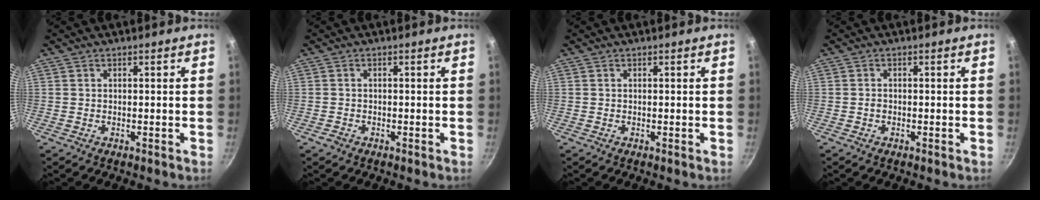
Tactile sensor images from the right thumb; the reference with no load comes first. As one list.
[{"total": 0.9, "force": [-0.6, 0.6, 0.2], "torque": [-0.006, 0.005, -0.011]}, {"total": 0.0}, {"total": 0.6, "force": [-0.3, 0.5, 0.2], "torque": [-0.005, 0.001, -0.005]}]